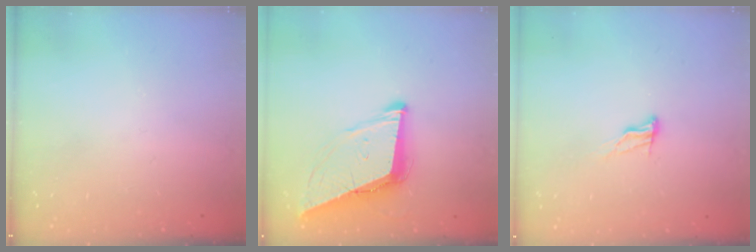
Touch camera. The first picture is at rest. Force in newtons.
{"total": 10.0, "press": 9.3, "slide": 3.5}
{"total": 5.8, "press": 5.8, "slide": 0.5}